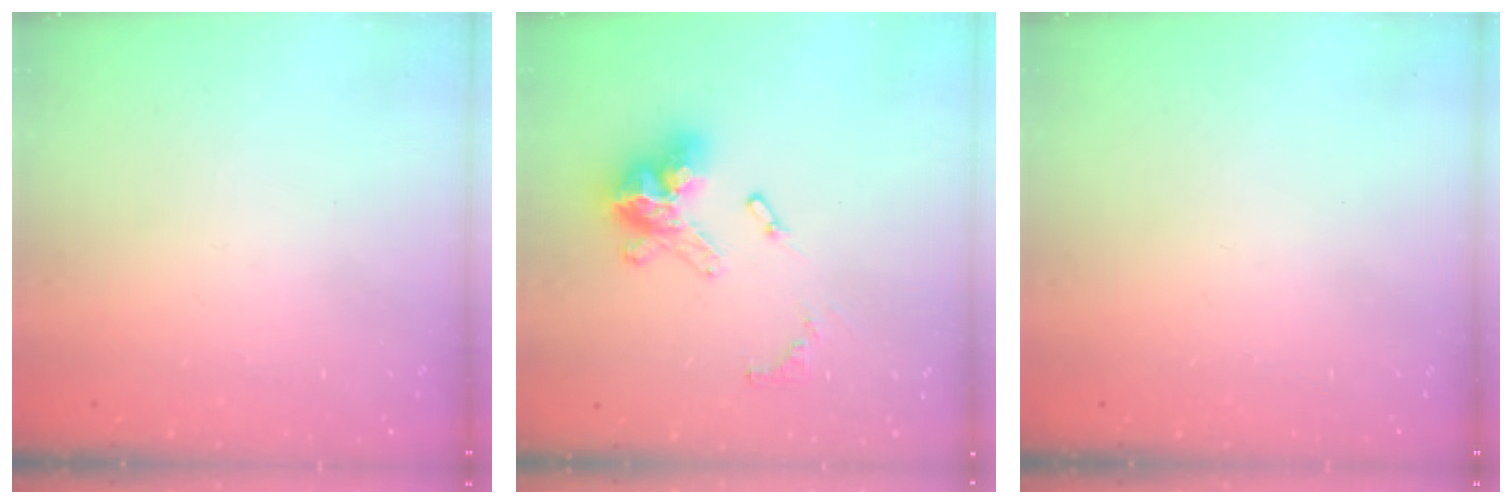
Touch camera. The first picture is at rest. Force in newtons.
{"total": 15.2, "press": 15.2, "slide": 0.7}
{"total": 0.0}